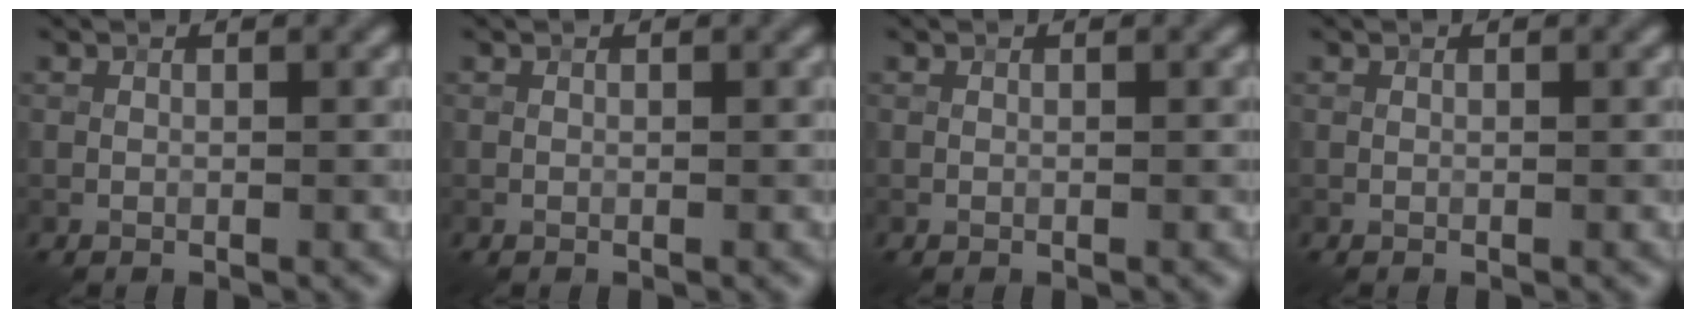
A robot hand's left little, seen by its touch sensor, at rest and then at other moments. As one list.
[{"total": 0.0}, {"total": 0.0}, {"total": 0.0}]